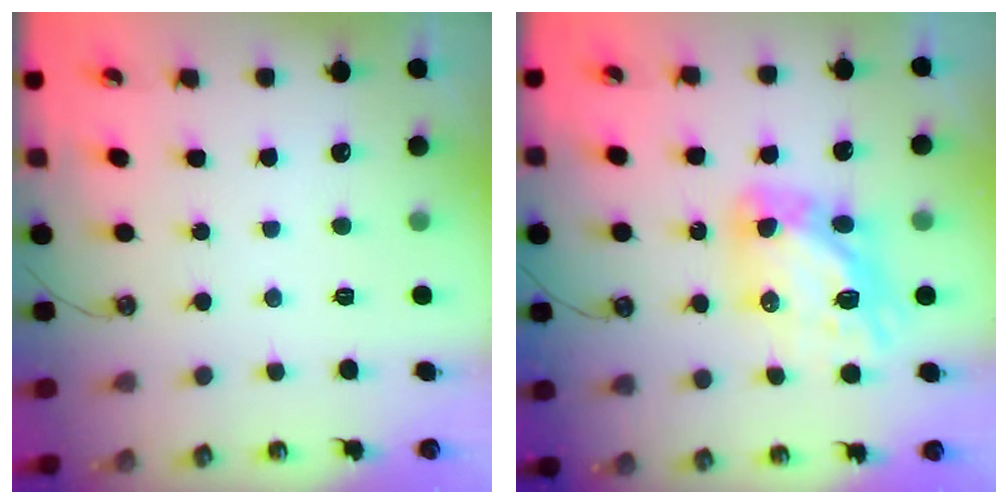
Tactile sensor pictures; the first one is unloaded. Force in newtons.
{"total": 13.6, "press": 13.5, "slide": 1.2}